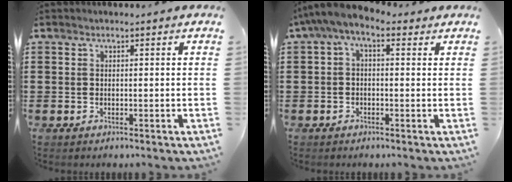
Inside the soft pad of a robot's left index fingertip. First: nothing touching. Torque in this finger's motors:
{"motor_torque": [1.53, 0.61, 0.75, 0.17]}